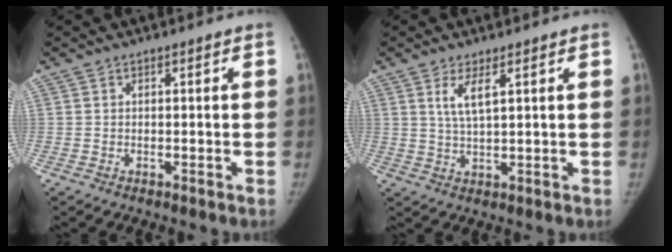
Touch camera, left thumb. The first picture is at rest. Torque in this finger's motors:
{"motor_torque": [0.05, -0.24, 0.74, -0.40, 0.02]}